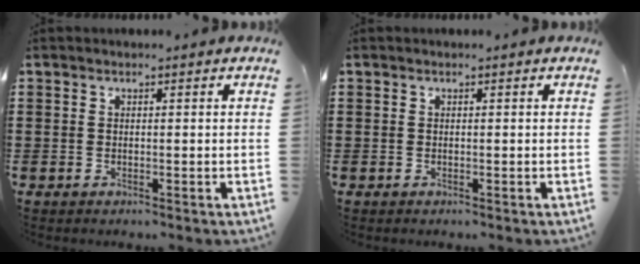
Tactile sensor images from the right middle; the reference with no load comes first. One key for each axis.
{"total": 0.0}